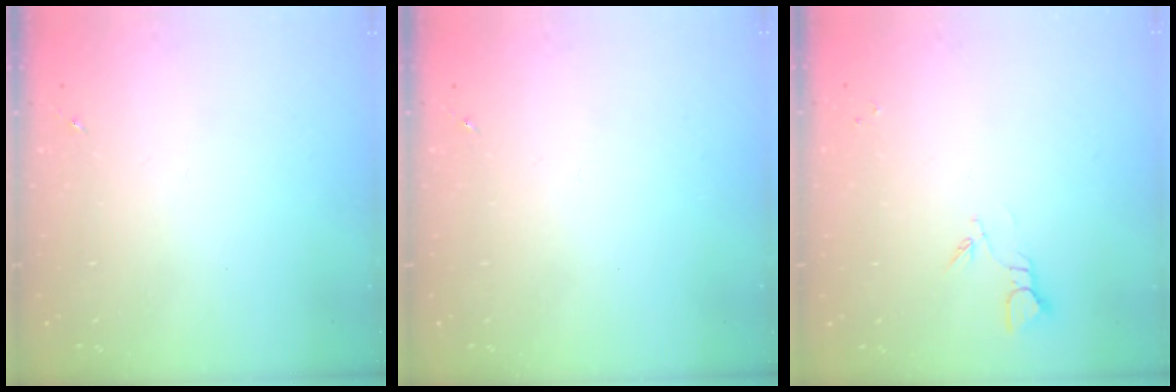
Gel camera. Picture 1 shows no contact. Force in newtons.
{"total": 0.0}
{"total": 3.3, "press": 3.3, "slide": 0.4}